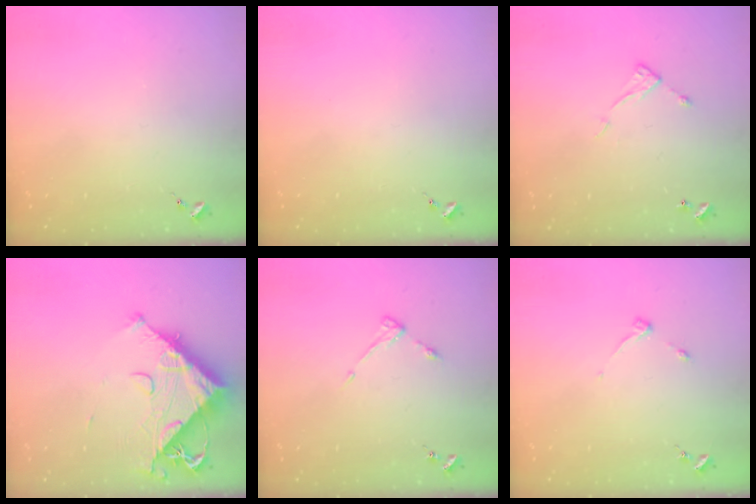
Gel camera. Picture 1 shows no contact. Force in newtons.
{"total": 0.0}
{"total": 6.2, "press": 6.2, "slide": 0.4}
{"total": 12.7, "press": 12.7, "slide": 1.5}
{"total": 3.6, "press": 3.6, "slide": 0.5}
{"total": 3.8, "press": 3.8, "slide": 0.5}